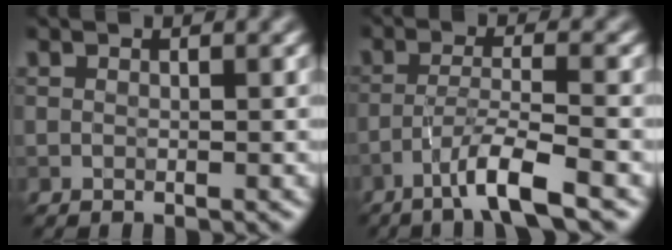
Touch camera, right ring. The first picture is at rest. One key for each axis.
{"total": 4.5, "fx": -2.7, "fy": 0.3, "fz": 3.6, "tx": -0.059, "ty": 0.008, "tz": -0.060}